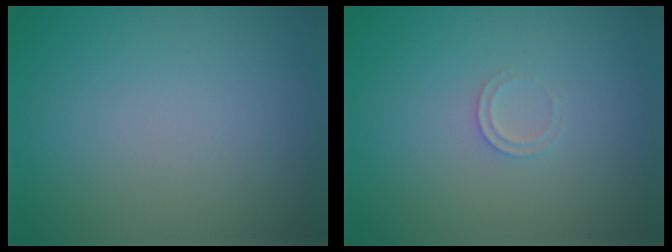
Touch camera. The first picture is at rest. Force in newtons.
{"total": 0.9, "press": 0.9, "slide": 0.1}